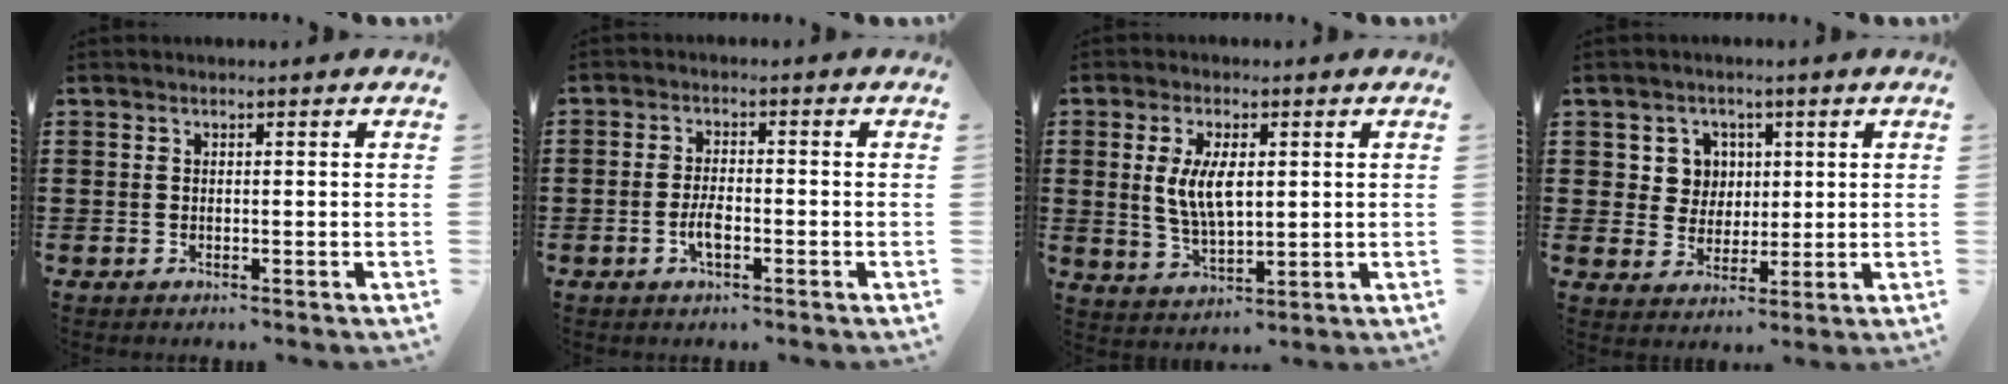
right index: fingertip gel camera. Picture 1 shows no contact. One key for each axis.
{"total": 3.1, "fx": -1.2, "fy": 1.2, "fz": 2.6, "tx": -0.059, "ty": -0.002, "tz": -0.025}
{"total": 6.7, "fx": 1.0, "fy": 3.0, "fz": 5.9, "tx": -0.126, "ty": 0.005, "tz": 0.015}
{"total": 5.0, "fx": 1.6, "fy": 4.6, "fz": 1.2, "tx": -0.047, "ty": 0.017, "tz": 0.029}